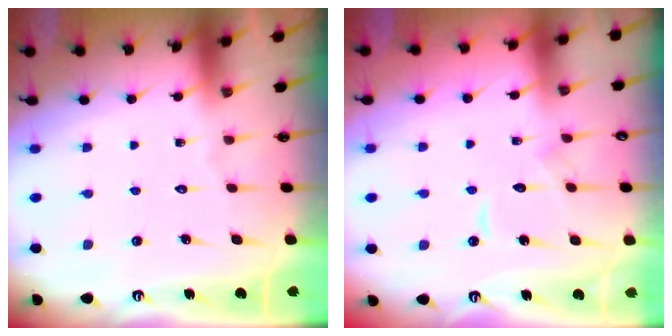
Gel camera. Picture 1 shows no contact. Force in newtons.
{"total": 6.1, "press": 6.1, "slide": 0.6}